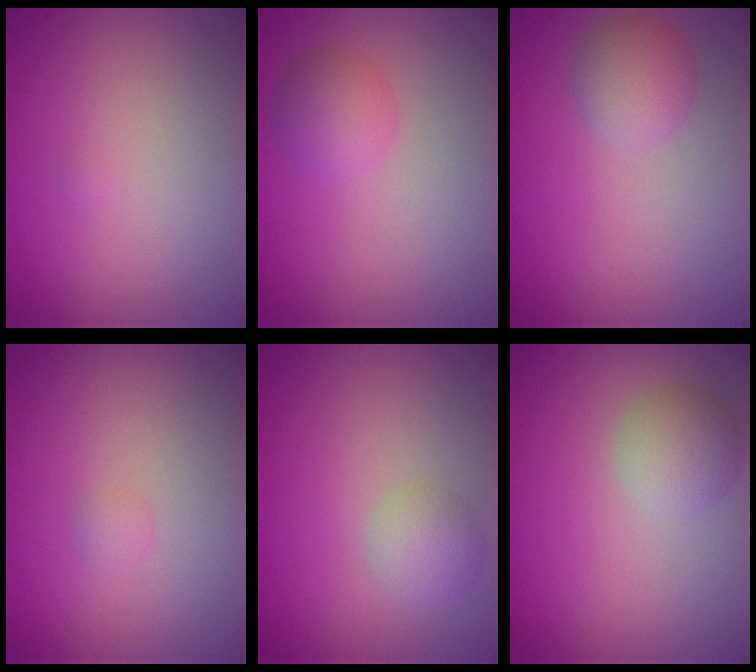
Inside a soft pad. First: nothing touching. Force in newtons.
{"total": 2.4, "press": 2.4, "slide": 0.1}
{"total": 2.7, "press": 2.7, "slide": 0.1}
{"total": 0.6, "press": 0.6, "slide": 0.1}
{"total": 2.1, "press": 2.1, "slide": 0.1}
{"total": 2.7, "press": 2.7, "slide": 0.1}